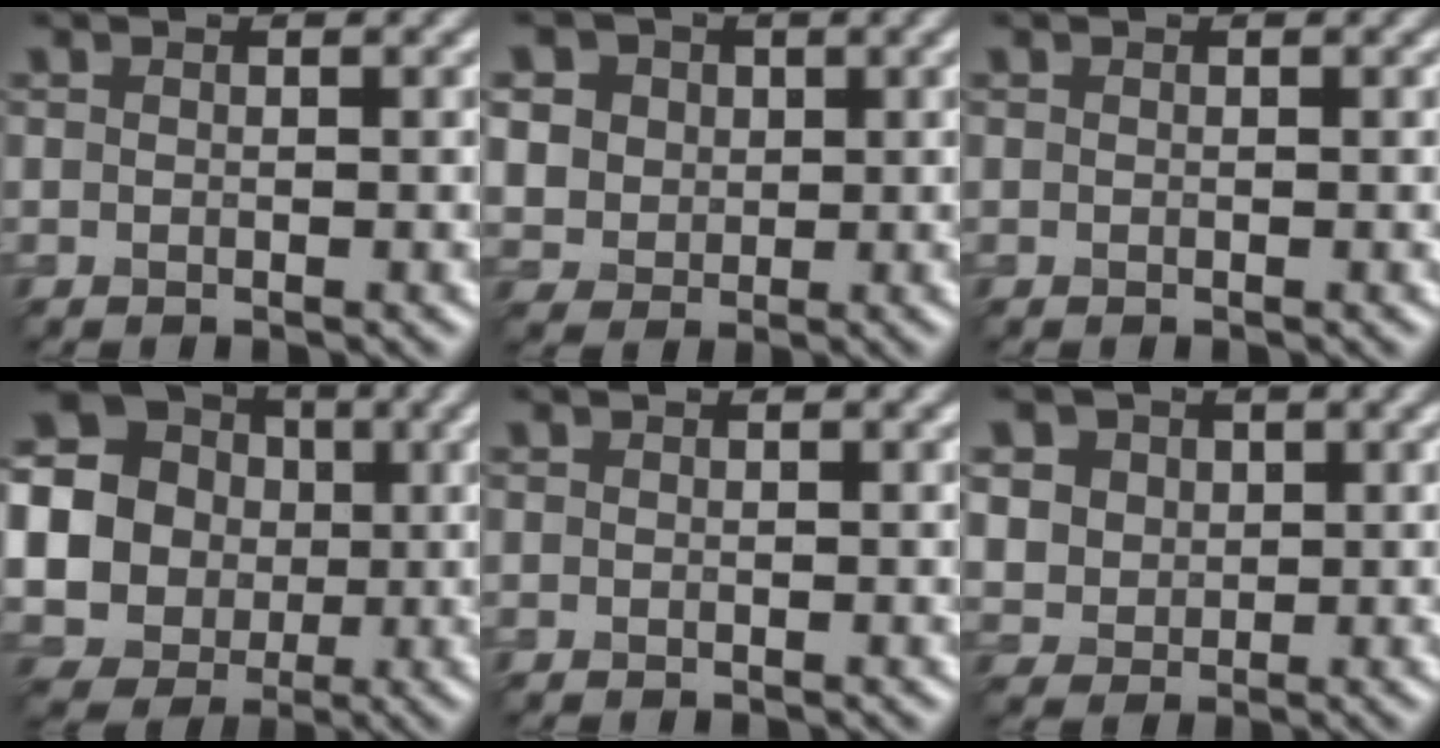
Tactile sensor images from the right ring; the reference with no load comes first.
{"total": 7.4, "force": [3.0, 6.0, 3.1], "torque": [-0.079, 0.021, 0.039]}
{"total": 0.0}
{"total": 23.3, "force": [1.5, 22.1, 7.1], "torque": [-0.196, 0.008, -0.018]}
{"total": 0.0}
{"total": 6.0, "force": [2.5, 4.8, 2.4], "torque": [-0.075, 0.013, 0.042]}